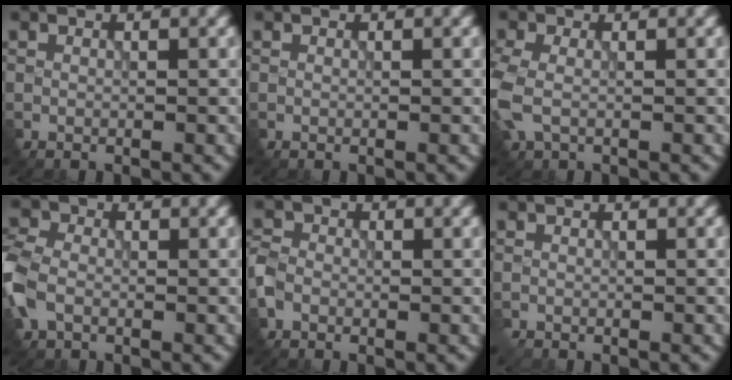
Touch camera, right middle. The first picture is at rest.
{"total": 0.0}
{"total": 3.4, "force": [-0.5, 2.2, 2.5], "torque": [-0.083, -0.003, -0.015]}
{"total": 4.4, "force": [-1.3, 3.3, 2.7], "torque": [-0.081, 0.002, -0.043]}
{"total": 2.1, "force": [-1.2, 1.7, 0.7], "torque": [-0.026, 0.003, -0.038]}
{"total": 1.1, "force": [-1.1, 0.1, 0.2], "torque": [-0.005, 0.001, -0.019]}